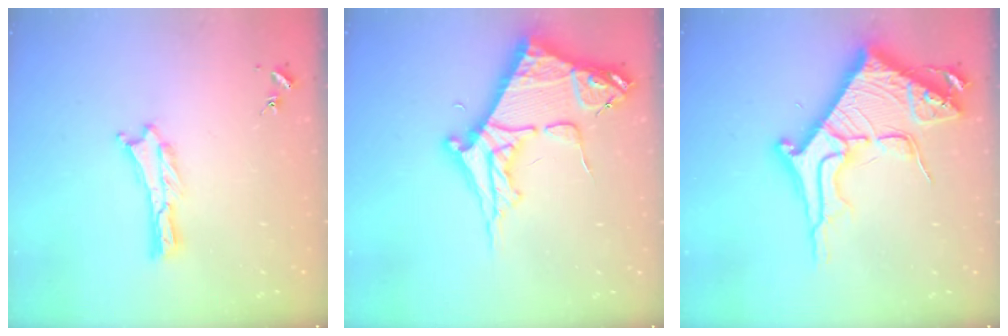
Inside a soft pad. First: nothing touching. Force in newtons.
{"total": 8.8, "press": 8.7, "slide": 0.9}
{"total": 13.9, "press": 13.9, "slide": 1.5}